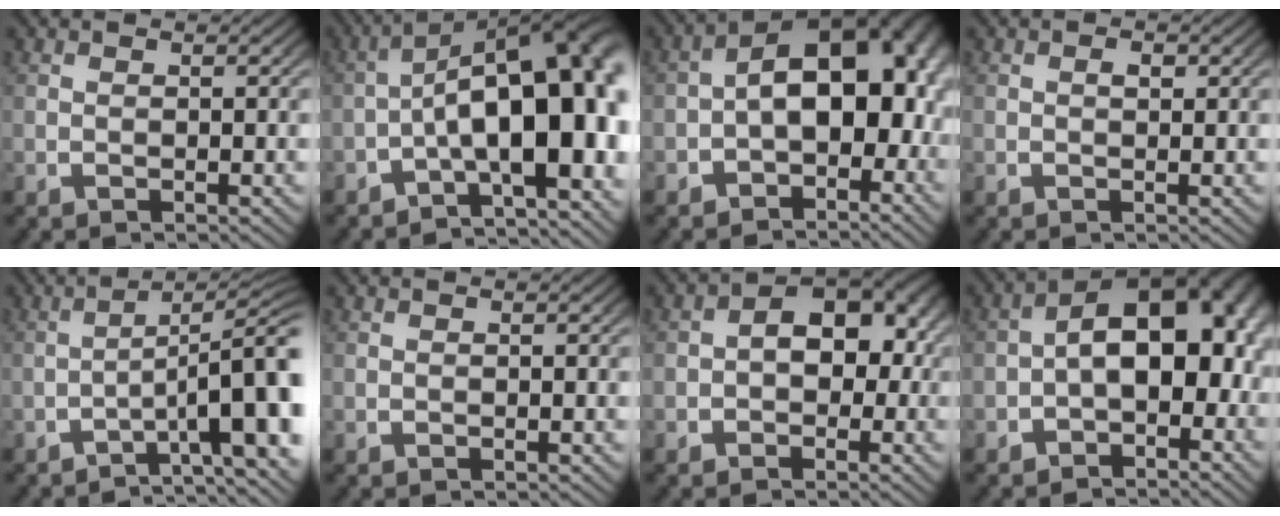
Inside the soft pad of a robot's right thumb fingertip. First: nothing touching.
{"total": 15.4, "force": [-2.0, 8.3, 12.8], "torque": [-0.189, -0.051, -0.011]}
{"total": 11.5, "force": [-0.5, 7.5, 8.8], "torque": [-0.128, -0.017, -0.006]}
{"total": 0.7, "force": [0.2, 0.5, 0.5], "torque": [-0.004, 0.001, 0.003]}
{"total": 7.5, "force": [-1.7, 3.4, 6.4], "torque": [-0.091, -0.016, -0.022]}
{"total": 0.0}
{"total": 6.6, "force": [0.0, 4.4, 4.9], "torque": [-0.084, -0.010, 0.003]}
{"total": 10.4, "force": [-0.4, 6.7, 7.9], "torque": [-0.117, -0.012, -0.006]}